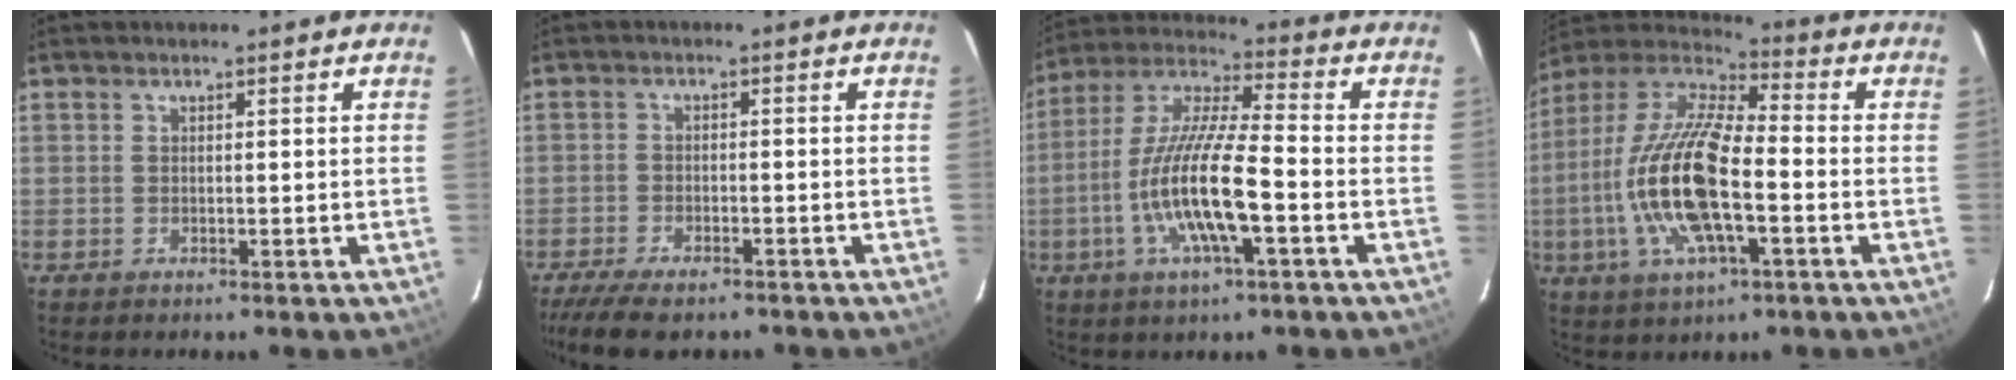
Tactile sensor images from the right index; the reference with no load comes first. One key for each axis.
{"total": 10.1, "fx": -8.2, "fy": 3.0, "fz": 5.1, "tx": -0.121, "ty": -0.027, "tz": -0.139}
{"total": 15.3, "fx": -4.4, "fy": 2.7, "fz": 14.3, "tx": -0.288, "ty": -0.007, "tz": -0.089}
{"total": 19.5, "fx": -4.2, "fy": 6.6, "fz": 17.8, "tx": -0.363, "ty": -0.006, "tz": -0.088}